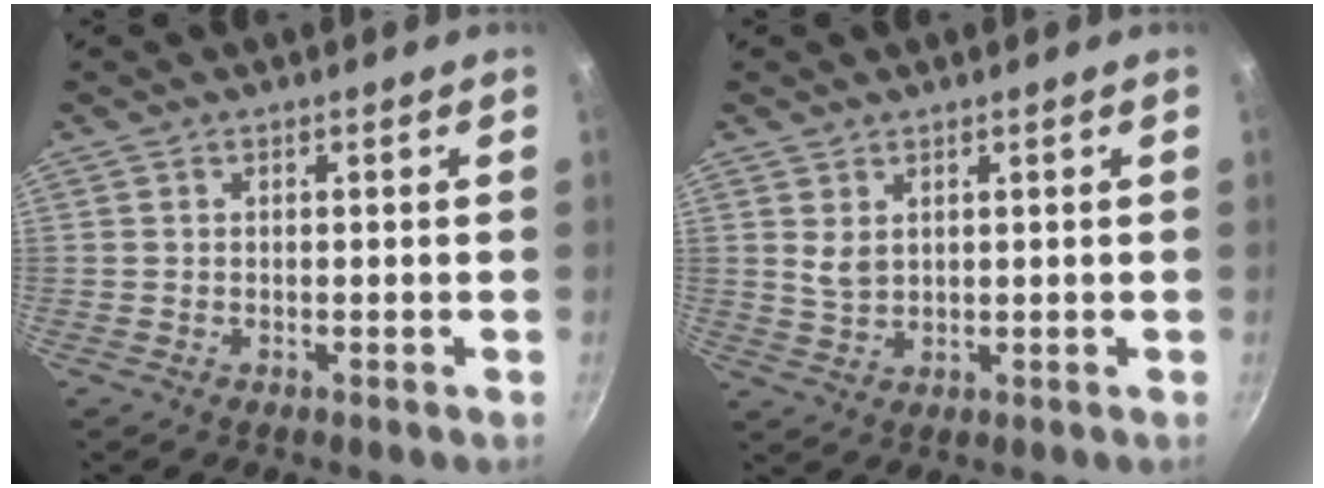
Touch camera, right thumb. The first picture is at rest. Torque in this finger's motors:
{"motor_torque": [0.05, -0.02, 0.29, 0.53, 0.03]}